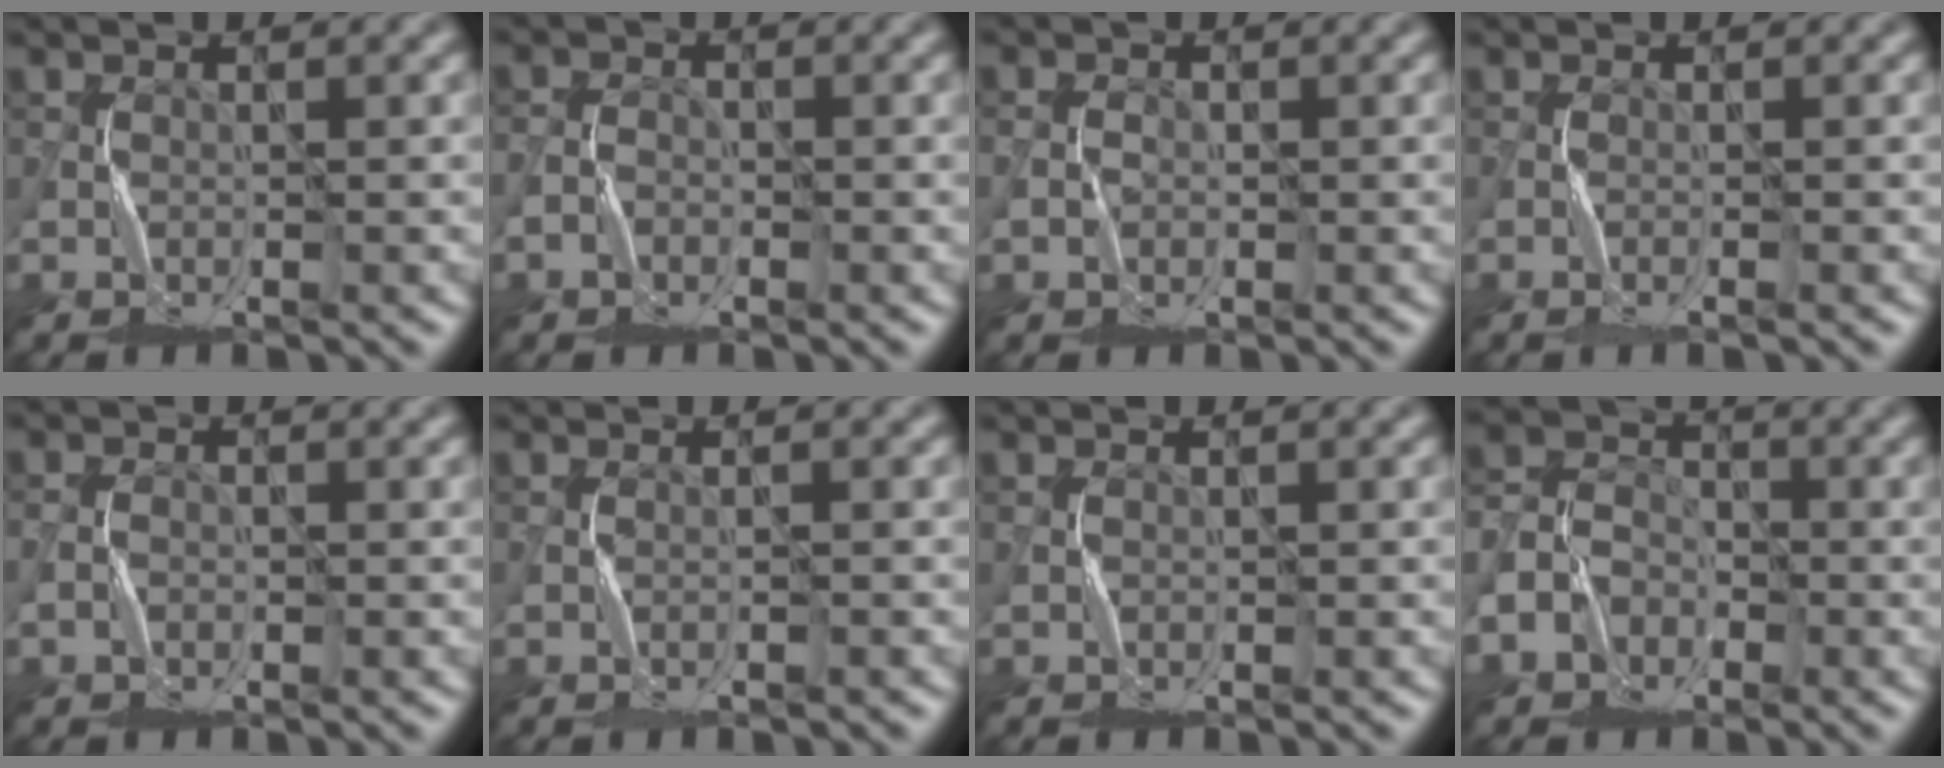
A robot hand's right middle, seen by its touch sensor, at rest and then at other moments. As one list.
[{"total": 1.5, "force": [-0.8, 1.1, 0.6], "torque": [-0.008, 0.004, -0.019]}, {"total": 1.4, "force": [-0.3, 1.1, 0.7], "torque": [-0.013, 0.002, -0.010]}, {"total": 0.9, "force": [-0.3, 0.2, 0.8], "torque": [-0.010, 0.003, -0.011]}, {"total": 1.2, "force": [-0.4, 0.8, 0.8], "torque": [-0.015, 0.002, -0.011]}, {"total": 0.6, "force": [-0.1, 0.1, 0.6], "torque": [-0.012, 0.001, -0.007]}, {"total": 0.0}, {"total": 4.2, "force": [-2.0, 3.3, 1.6], "torque": [-0.026, 0.004, -0.044]}]